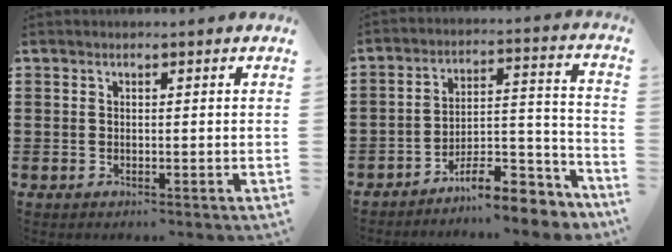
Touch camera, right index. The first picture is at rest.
{"total": 9.7, "force": [-8.7, 1.9, 3.9], "torque": [-0.046, 0.032, -0.161]}